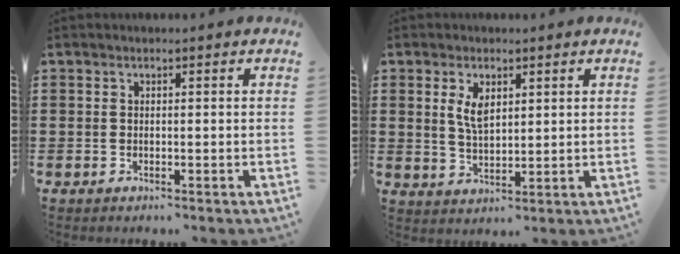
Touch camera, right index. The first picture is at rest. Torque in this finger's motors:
{"motor_torque": [0.42, -0.38, 0.14, 0.09]}